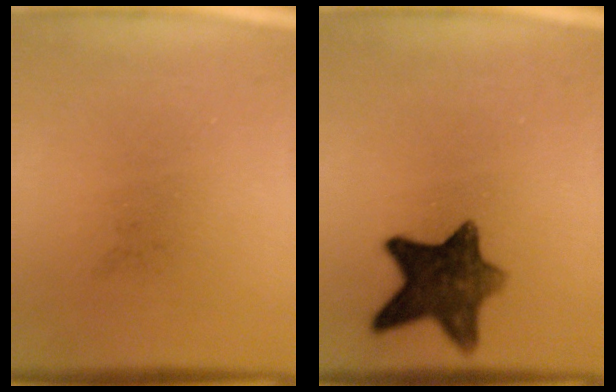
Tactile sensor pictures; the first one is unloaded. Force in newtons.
{"total": 10.2}